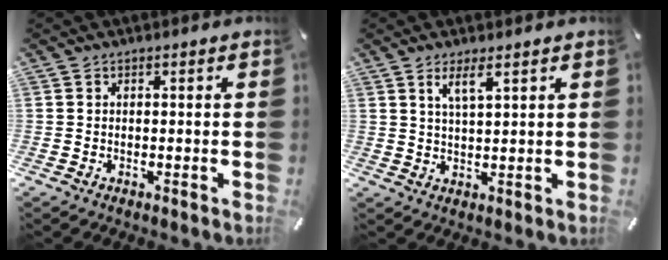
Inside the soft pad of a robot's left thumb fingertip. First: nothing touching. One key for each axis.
{"total": 4.3, "fx": 2.6, "fy": 0.9, "fz": 3.3, "tx": -0.071, "ty": 0.000, "tz": 0.046}